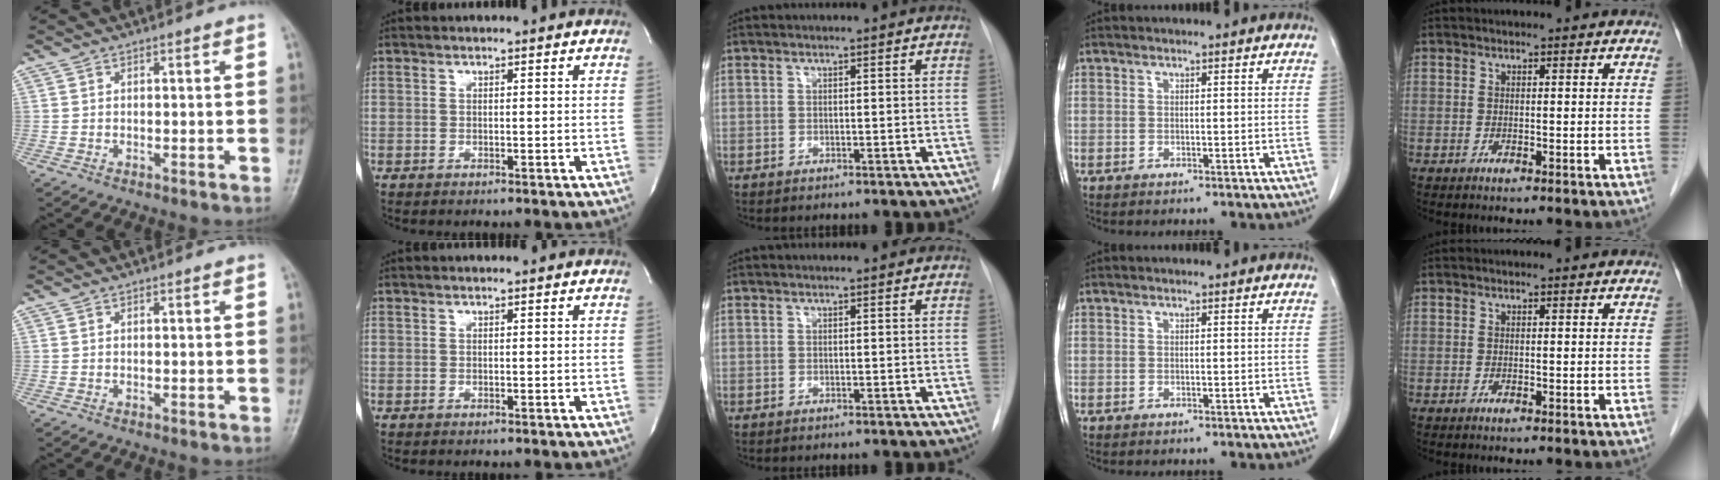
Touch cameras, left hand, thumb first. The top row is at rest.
{}